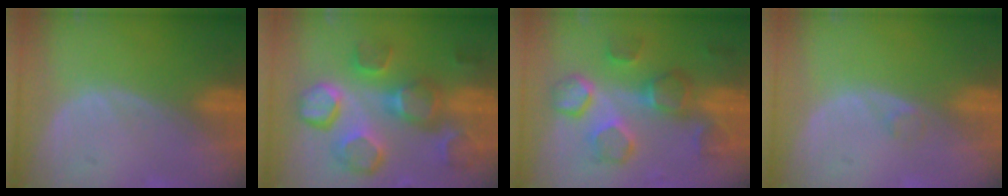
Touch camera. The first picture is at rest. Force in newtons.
{"total": 12.5, "press": 11.1, "slide": 5.8}
{"total": 8.9, "press": 8.8, "slide": 0.9}
{"total": 0.8, "press": 0.8, "slide": 0.1}